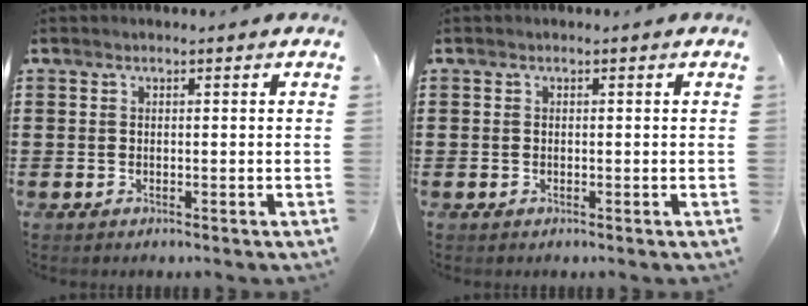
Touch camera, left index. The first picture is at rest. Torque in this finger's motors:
{"motor_torque": [-0.09, -0.02, -0.02, -0.01]}